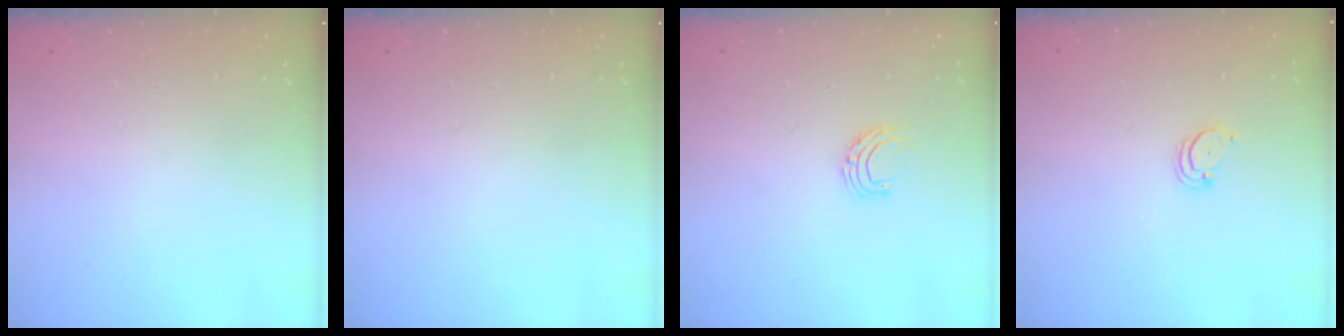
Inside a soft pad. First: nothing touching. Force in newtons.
{"total": 0.0}
{"total": 5.5, "press": 5.5, "slide": 0.6}
{"total": 2.0, "press": 2.0, "slide": 0.2}